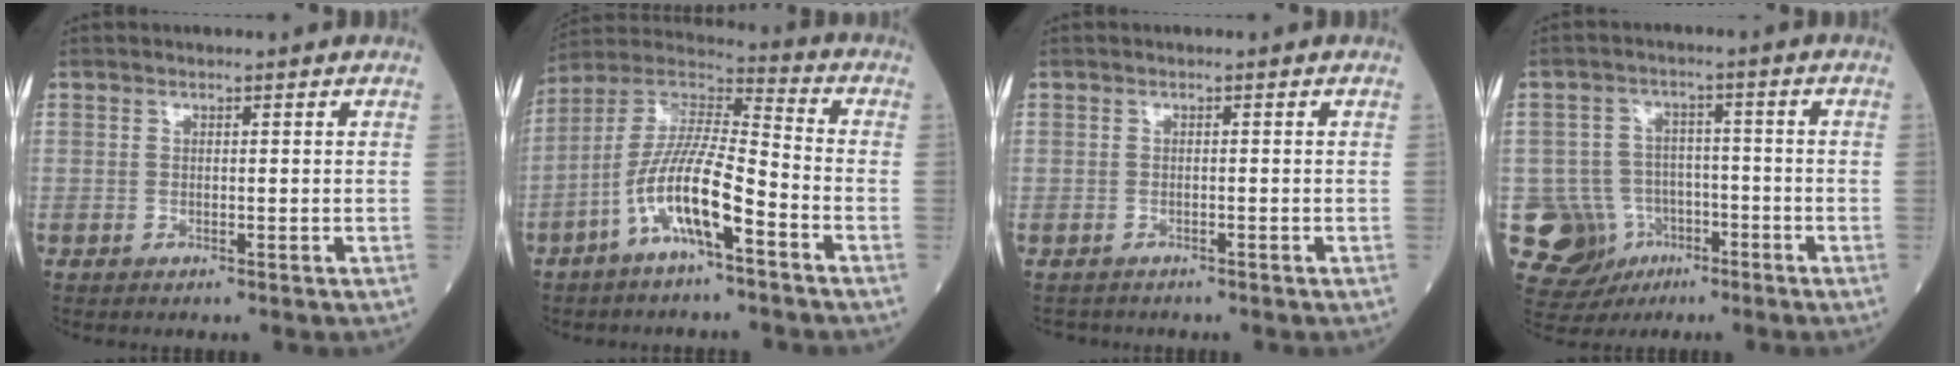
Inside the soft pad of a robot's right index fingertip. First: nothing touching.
{"total": 11.6, "force": [-5.2, 2.1, 10.1], "torque": [-0.206, 0.010, -0.101]}
{"total": 1.7, "force": [-1.3, 0.9, -0.3], "torque": [-0.006, 0.001, -0.024]}
{"total": 10.6, "force": [-3.8, 9.7, 1.9], "torque": [-0.053, 0.024, -0.048]}